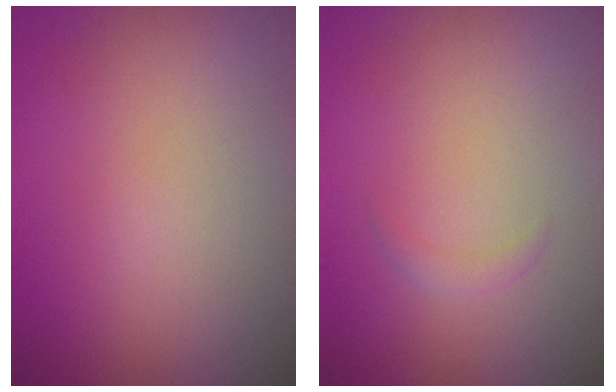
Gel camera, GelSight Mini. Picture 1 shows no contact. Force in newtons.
{"total": 1.0, "press": 1.0, "slide": 0.1}